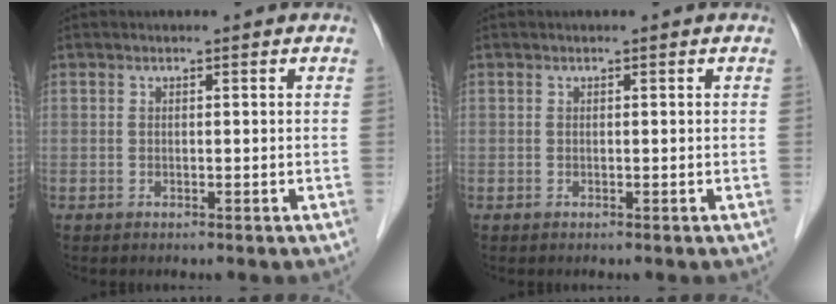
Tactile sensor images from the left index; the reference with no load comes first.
{"total": 0.0}